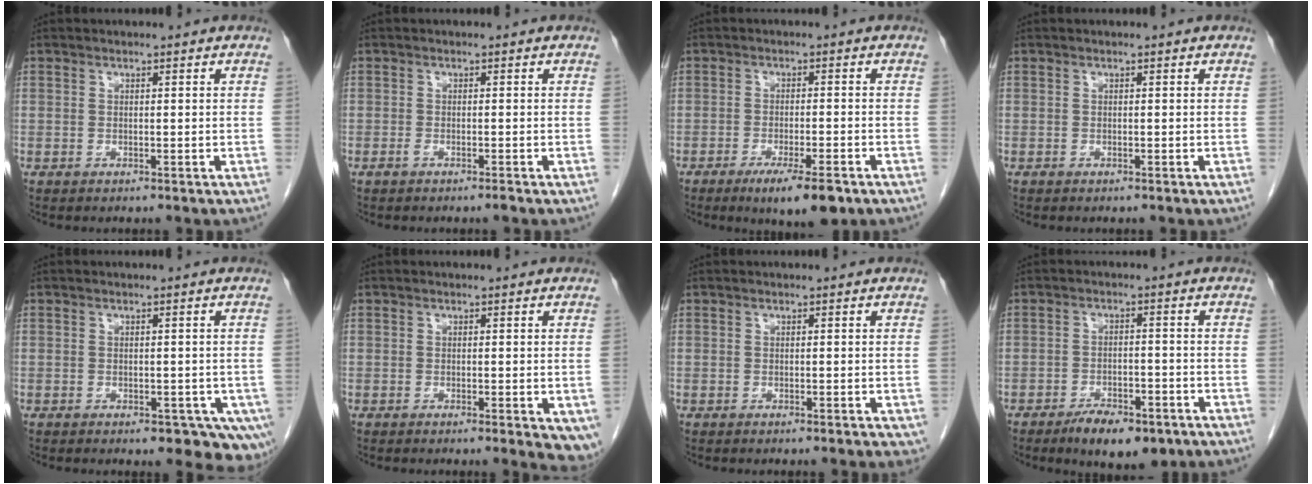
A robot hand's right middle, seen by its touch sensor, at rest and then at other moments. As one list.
[{"total": 1.1, "force": [-0.9, 0.0, 0.7], "torque": [-0.015, -0.001, -0.016]}, {"total": 7.5, "force": [-4.7, 1.1, 5.7], "torque": [-0.086, -0.015, -0.069]}, {"total": 0.0}, {"total": 8.6, "force": [-4.9, 4.2, 5.6], "torque": [-0.057, -0.015, -0.061]}, {"total": 5.9, "force": [-3.1, 1.9, 4.6], "torque": [-0.036, -0.011, -0.046]}, {"total": 2.4, "force": [-1.2, 0.6, 2.0], "torque": [-0.013, -0.004, -0.015]}, {"total": 7.8, "force": [-5.3, 2.9, 4.9], "torque": [-0.074, -0.004, -0.080]}]